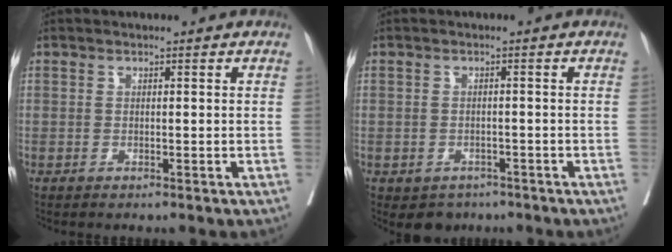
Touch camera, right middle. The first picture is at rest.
{"total": 3.6, "force": [-2.4, 2.6, 0.6], "torque": [-0.003, 0.005, -0.031]}